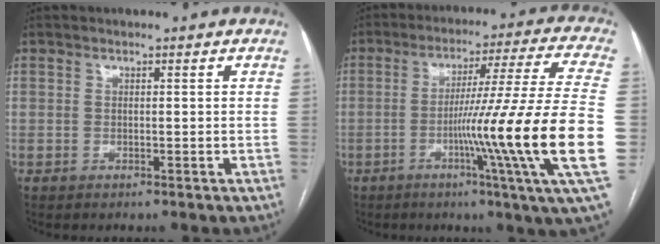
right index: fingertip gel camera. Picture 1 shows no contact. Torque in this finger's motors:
{"motor_torque": [2.14, 0.00, 0.72, 0.21]}